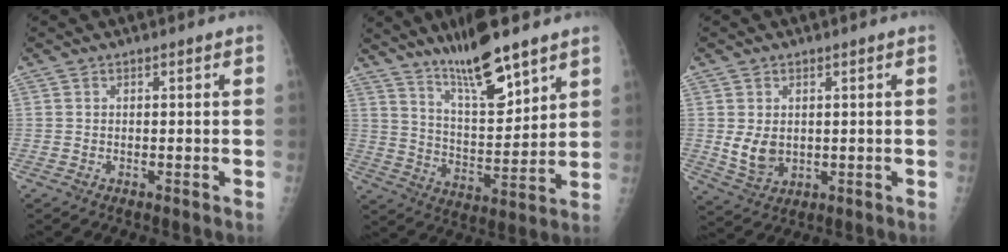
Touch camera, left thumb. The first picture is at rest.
{"total": 14.1, "force": [10.3, 3.2, 9.1], "torque": [-0.137, -0.069, 0.188]}
{"total": 5.6, "force": [0.5, 4.2, 3.7], "torque": [-0.051, -0.014, 0.024]}